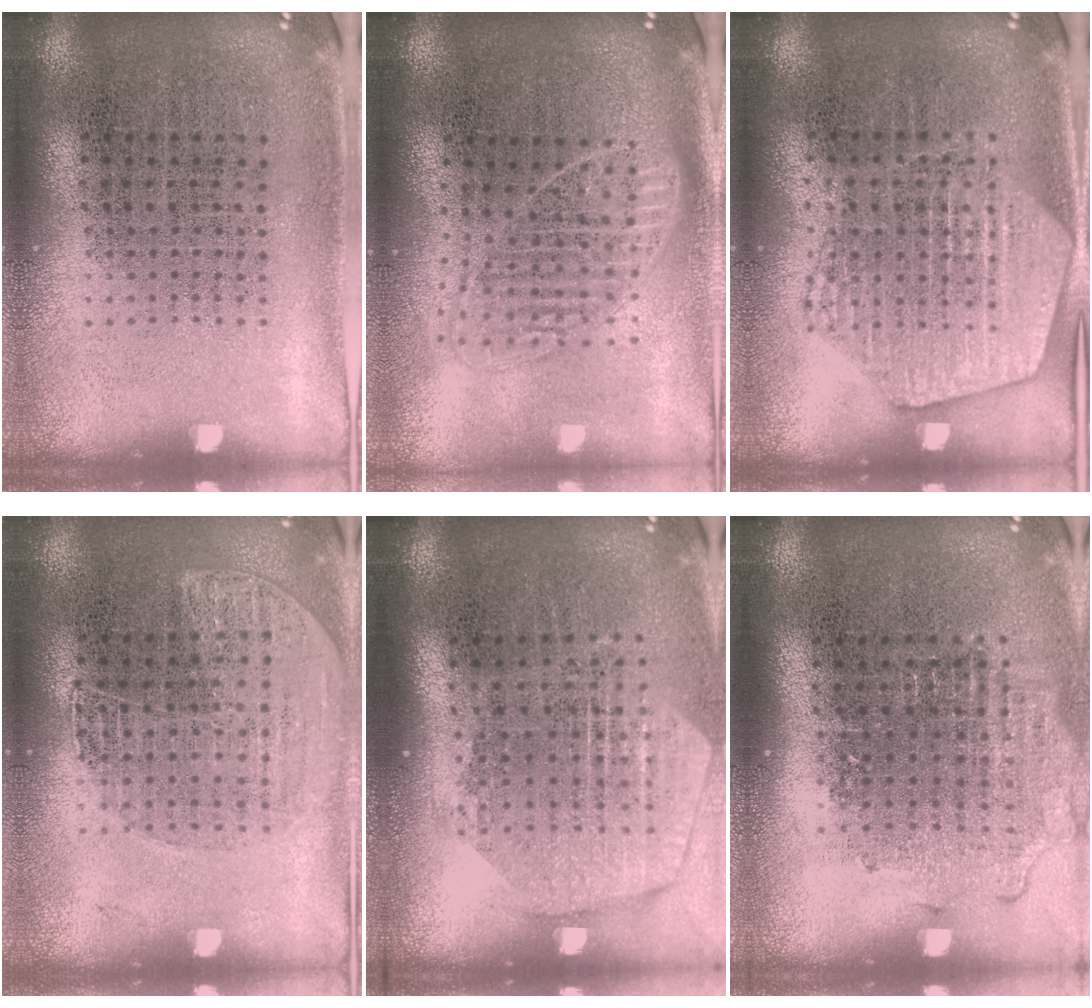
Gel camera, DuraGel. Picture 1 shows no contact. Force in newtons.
{"total": 1.8, "press": 1.6, "slide": 1.0}
{"total": 1.9, "press": 1.8, "slide": 0.5}
{"total": 1.3, "press": 1.3, "slide": 0.1}
{"total": 1.9, "press": 1.7, "slide": 0.9}
{"total": 1.3, "press": 1.1, "slide": 0.6}